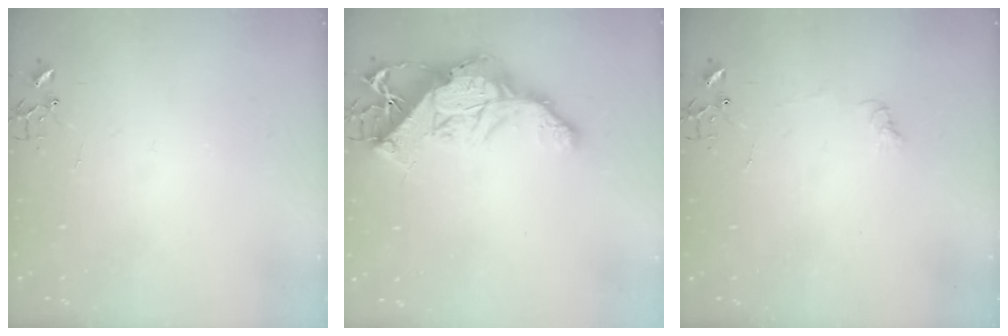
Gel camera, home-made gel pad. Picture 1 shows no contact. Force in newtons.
{"total": 18.1, "press": 18.0, "slide": 1.6}
{"total": 4.9, "press": 4.9, "slide": 0.7}